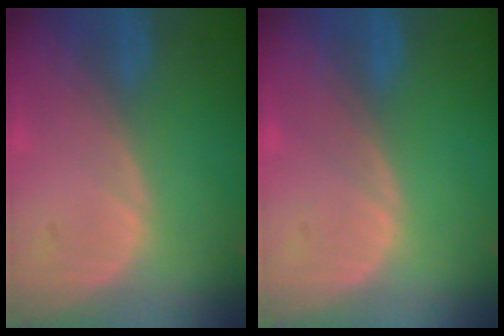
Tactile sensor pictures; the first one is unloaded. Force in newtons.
{"total": 0.0}